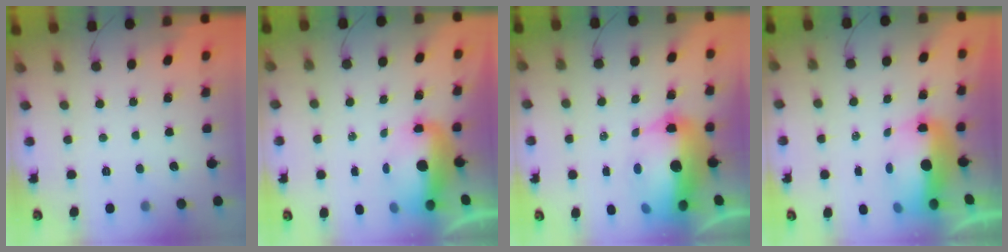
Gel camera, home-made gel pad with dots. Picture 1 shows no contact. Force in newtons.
{"total": 11.4, "press": 11.2, "slide": 2.3}
{"total": 20.6, "press": 20.1, "slide": 4.6}
{"total": 10.7, "press": 10.5, "slide": 2.0}